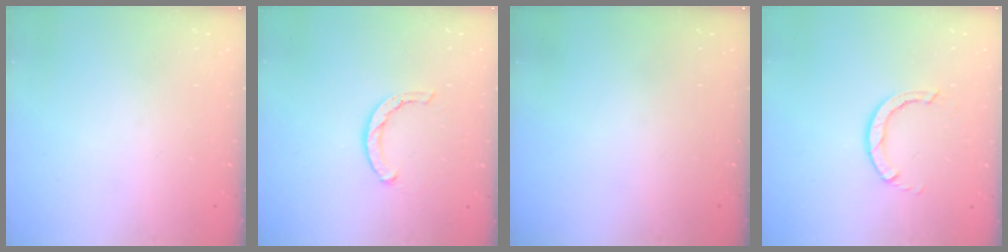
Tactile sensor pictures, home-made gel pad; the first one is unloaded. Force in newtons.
{"total": 3.3, "press": 3.3, "slide": 0.3}
{"total": 0.0}
{"total": 2.8, "press": 2.8, "slide": 0.3}